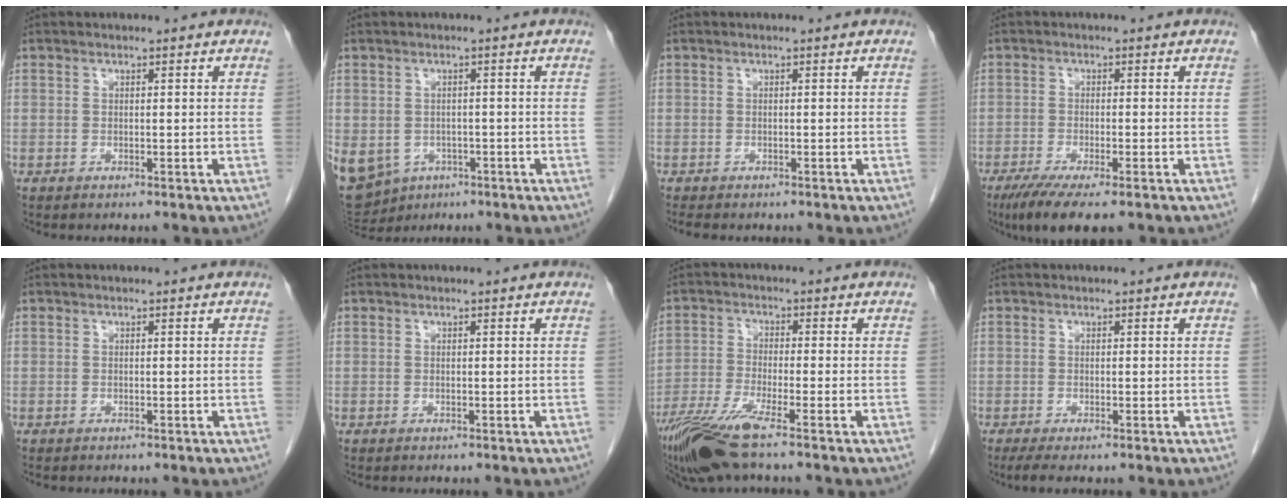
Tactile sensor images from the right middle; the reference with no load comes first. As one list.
[{"total": 22.3, "force": [-8.8, 18.4, 8.9], "torque": [-0.325, -0.014, -0.115]}, {"total": 2.6, "force": [-2.2, 0.9, 1.1], "torque": [-0.018, -0.007, -0.026]}, {"total": 7.6, "force": [-5.2, 1.1, 5.4], "torque": [-0.088, -0.020, -0.084]}, {"total": 0.0}, {"total": 0.0}, {"total": 8.7, "force": [-6.3, -0.2, 6.0], "torque": [-0.120, -0.023, -0.119]}, {"total": 2.3, "force": [-1.6, 0.3, 1.7], "torque": [-0.034, -0.010, -0.029]}]